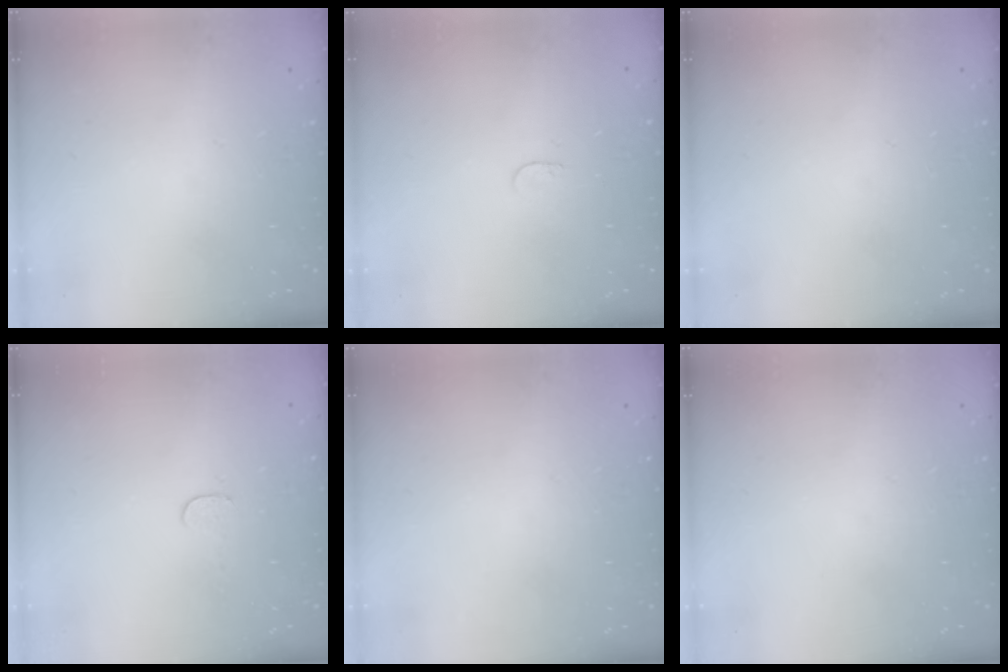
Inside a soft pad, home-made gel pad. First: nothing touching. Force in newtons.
{"total": 3.3, "press": 3.3, "slide": 0.3}
{"total": 0.0}
{"total": 3.0, "press": 3.0, "slide": 0.3}
{"total": 0.0}
{"total": 0.0}